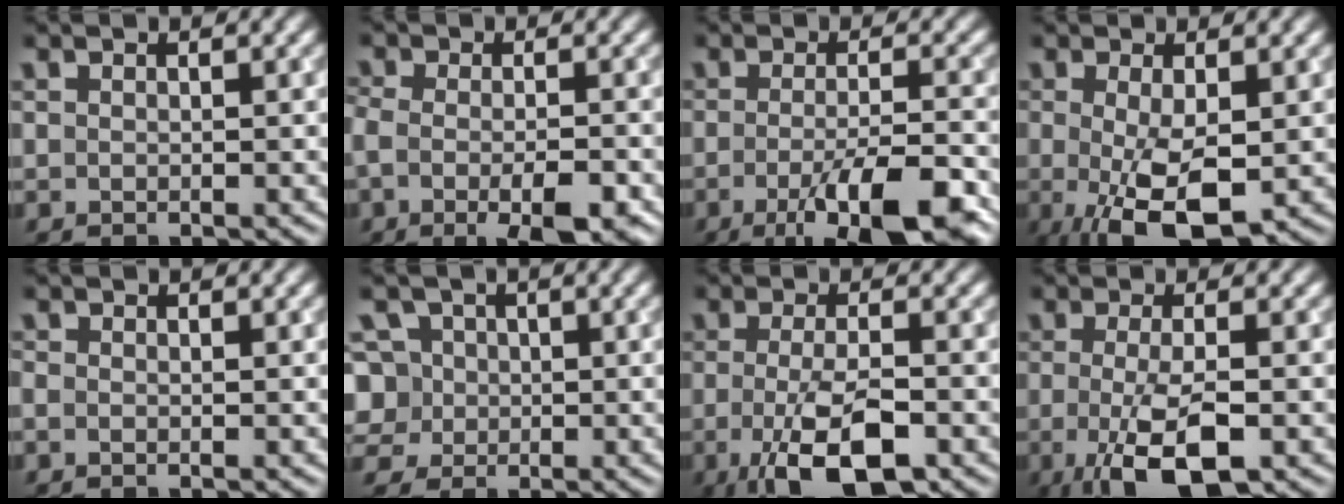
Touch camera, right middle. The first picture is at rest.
{"total": 6.2, "force": [-3.0, 2.2, 5.0], "torque": [-0.086, -0.012, -0.046]}
{"total": 9.0, "force": [-4.4, 2.3, 7.6], "torque": [-0.109, -0.010, -0.069]}
{"total": 6.2, "force": [-1.2, 2.1, 5.7], "torque": [-0.112, -0.018, -0.015]}
{"total": 0.5, "force": [-0.3, 0.2, 0.3], "torque": [-0.009, -0.006, -0.008]}
{"total": 6.3, "force": [0.7, 5.8, 2.5], "torque": [-0.045, 0.035, -0.009]}
{"total": 7.2, "force": [-2.7, 2.3, 6.2], "torque": [-0.114, -0.011, -0.047]}
{"total": 6.7, "force": [-2.0, 2.1, 6.0], "torque": [-0.110, -0.015, -0.034]}